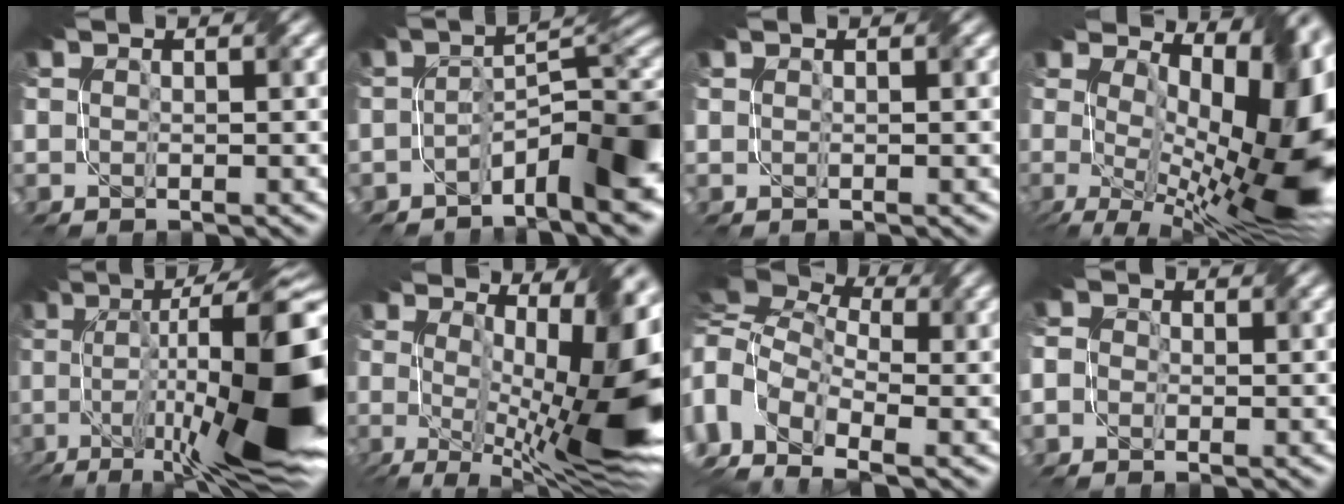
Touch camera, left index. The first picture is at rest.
{"total": 10.0, "force": [-4.2, 3.2, 8.5], "torque": [-0.113, 0.006, -0.070]}
{"total": 0.0}
{"total": 15.3, "force": [1.3, 7.0, 13.6], "torque": [-0.154, -0.012, 0.042]}
{"total": 17.9, "force": [-2.5, 5.5, 16.9], "torque": [-0.256, 0.007, -0.045]}
{"total": 15.7, "force": [0.4, 4.8, 14.9], "torque": [-0.186, -0.004, 0.019]}
{"total": 10.1, "force": [-0.1, 6.6, 7.6], "torque": [-0.175, 0.003, -0.011]}
{"total": 1.8, "force": [-0.2, 1.6, 0.7], "torque": [-0.011, 0.004, -0.012]}